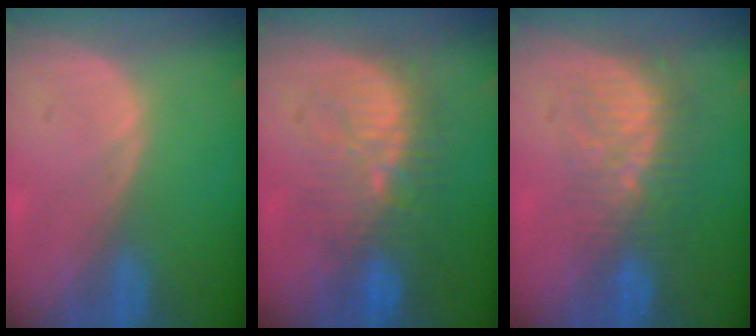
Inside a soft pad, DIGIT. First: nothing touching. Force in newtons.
{"total": 9.4, "press": 9.2, "slide": 2.0}
{"total": 8.6, "press": 7.5, "slide": 4.3}